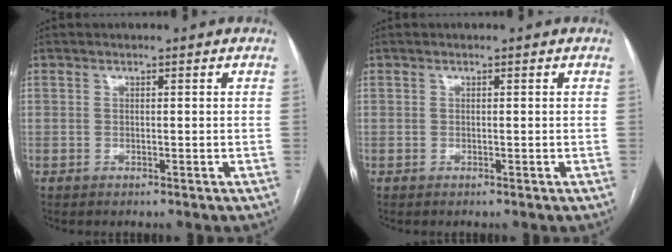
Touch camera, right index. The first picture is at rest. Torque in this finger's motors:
{"motor_torque": [0.00, 0.00, 0.00, 0.01]}